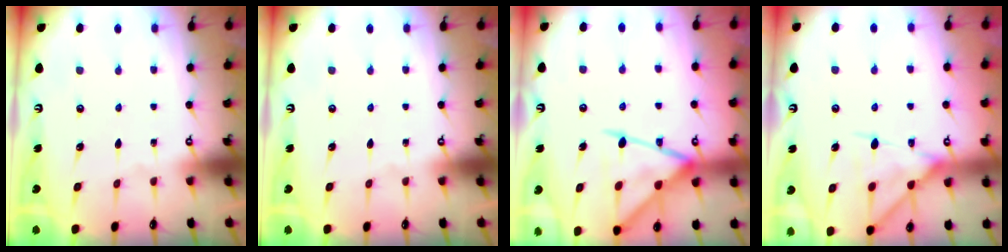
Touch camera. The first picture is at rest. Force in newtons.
{"total": 0.0}
{"total": 16.9, "press": 16.8, "slide": 1.4}
{"total": 13.5, "press": 13.5, "slide": 1.2}